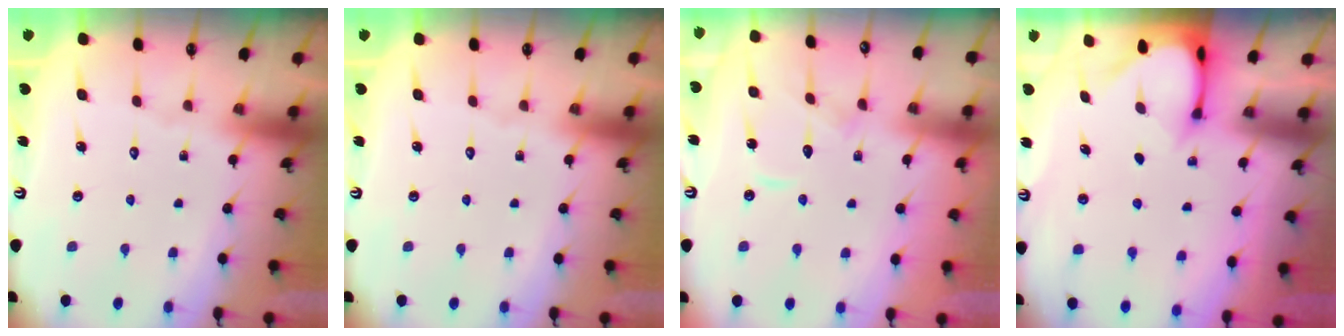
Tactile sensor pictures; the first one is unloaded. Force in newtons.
{"total": 0.0}
{"total": 8.6, "press": 8.6, "slide": 0.4}
{"total": 3.0, "press": 3.0, "slide": 0.3}